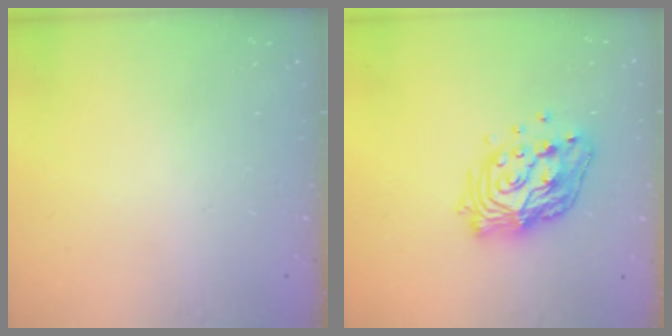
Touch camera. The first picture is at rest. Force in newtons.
{"total": 18.0, "press": 17.9, "slide": 1.6}